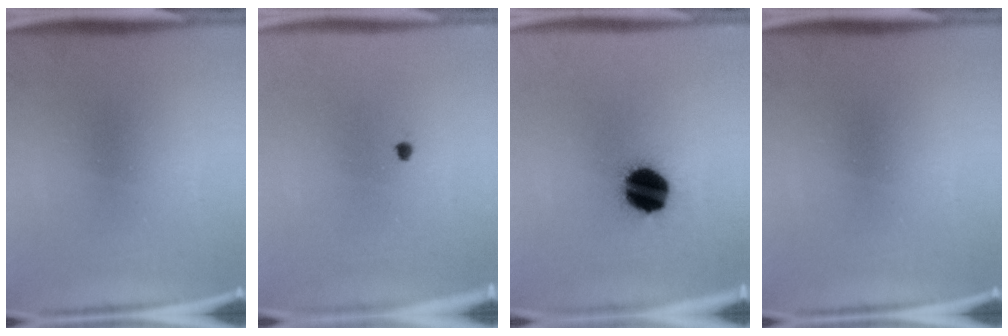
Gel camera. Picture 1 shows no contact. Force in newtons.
{"total": 1.0}
{"total": 14.4}
{"total": 0.0}